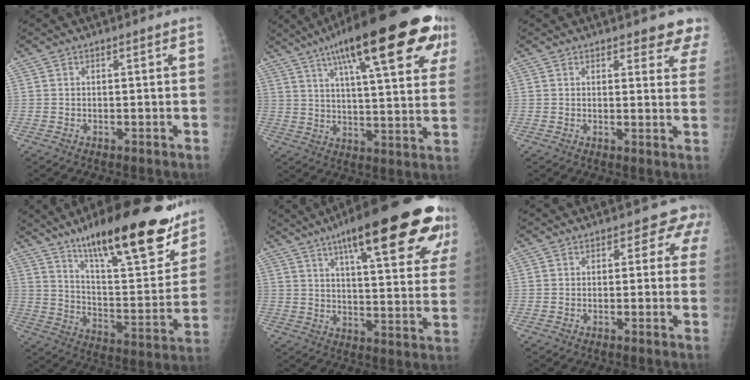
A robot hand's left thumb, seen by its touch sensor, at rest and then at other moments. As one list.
[{"total": 27.4, "force": [14.6, 6.9, 22.1], "torque": [-0.312, -0.009, 0.207]}, {"total": 6.6, "force": [5.8, 2.3, 2.3], "torque": [0.014, -0.028, 0.047]}, {"total": 27.0, "force": [18.3, 7.2, 18.5], "torque": [-0.240, -0.073, 0.286]}, {"total": 27.1, "force": [15.8, 5.9, 21.3], "torque": [-0.271, -0.029, 0.217]}, {"total": 3.8, "force": [1.6, 3.0, 1.8], "torque": [0.024, 0.002, 0.005]}]